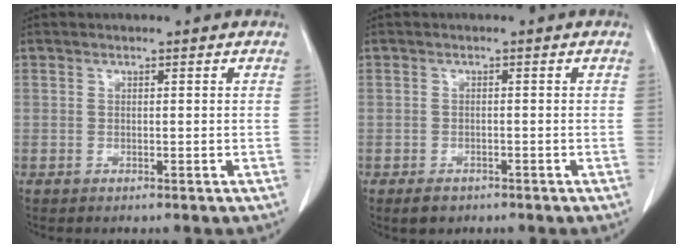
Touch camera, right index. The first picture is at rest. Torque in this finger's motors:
{"motor_torque": [-0.13, -0.10, -0.06, -0.03]}